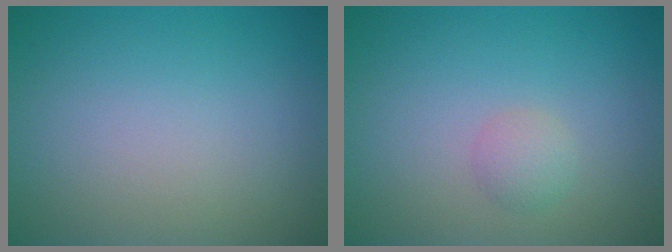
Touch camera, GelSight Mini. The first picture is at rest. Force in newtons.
{"total": 1.4, "press": 1.4, "slide": 0.0}